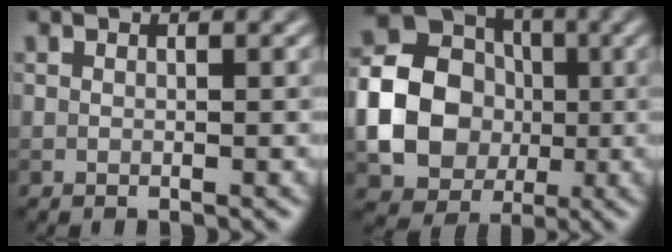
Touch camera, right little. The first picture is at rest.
{"total": 10.8, "force": [-1.2, 9.1, 5.6], "torque": [-0.088, -0.012, -0.036]}